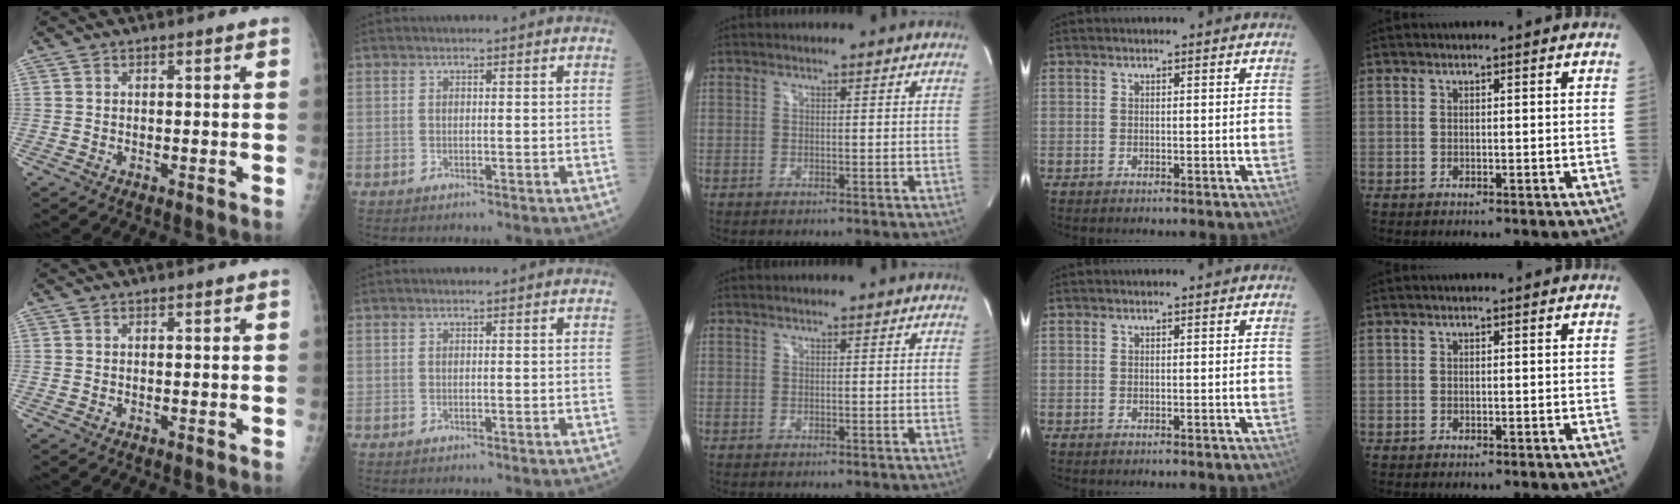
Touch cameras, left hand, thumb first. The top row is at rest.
{}